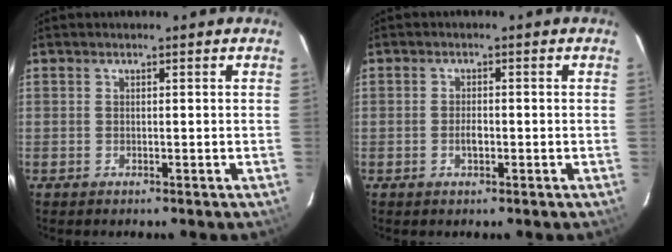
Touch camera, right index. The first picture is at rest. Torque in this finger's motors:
{"motor_torque": [0.85, 0.36, 0.45, 0.05]}